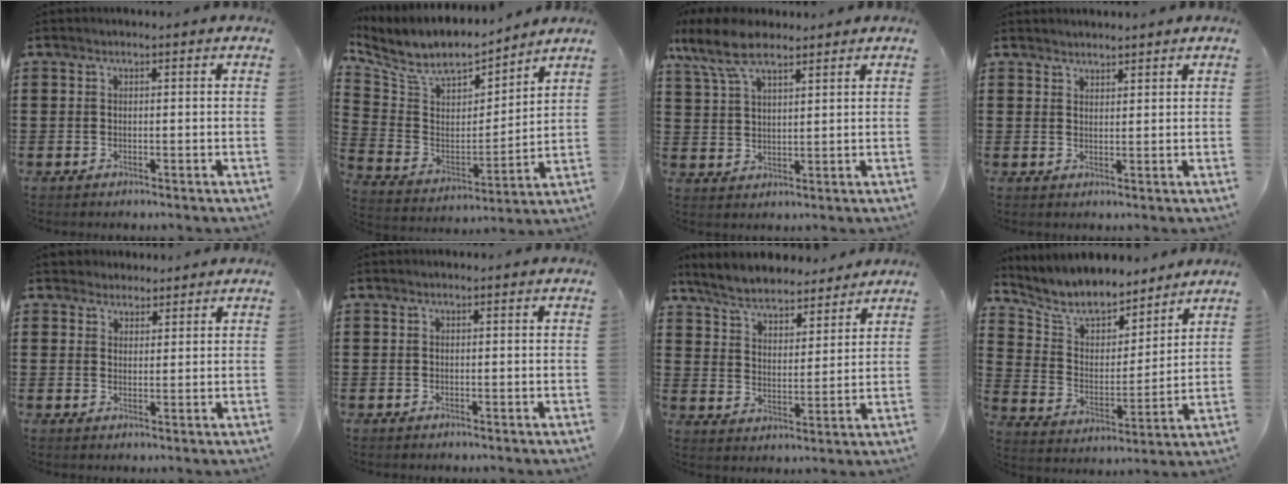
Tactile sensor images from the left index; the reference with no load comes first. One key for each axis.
{"total": 8.5, "fx": 7.1, "fy": 3.3, "fz": 3.3, "tx": -0.103, "ty": -0.041, "tz": 0.122}
{"total": 8.6, "fx": 6.2, "fy": 3.2, "fz": 5.0, "tx": -0.121, "ty": -0.007, "tz": 0.114}
{"total": 1.9, "fx": 1.8, "fy": 0.2, "fz": -0.2, "tx": 0.001, "ty": 0.002, "tz": 0.036}
{"total": 2.6, "fx": 2.3, "fy": 1.3, "fz": -0.2, "tx": -0.006, "ty": 0.008, "tz": 0.044}
{"total": 0.0}
{"total": 6.6, "fx": 6.2, "fy": 1.1, "fz": 1.7, "tx": -0.061, "ty": -0.027, "tz": 0.112}
{"total": 8.2, "fx": 7.5, "fy": 2.4, "fz": 2.1, "tx": -0.081, "ty": -0.048, "tz": 0.134}